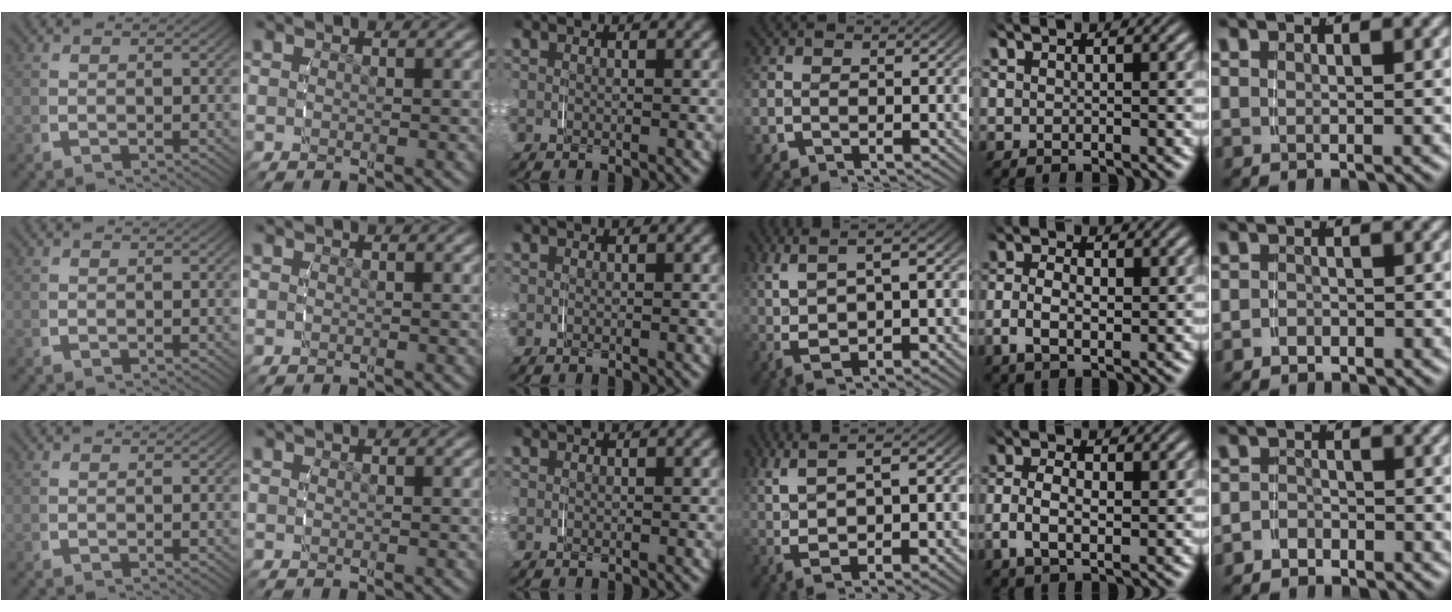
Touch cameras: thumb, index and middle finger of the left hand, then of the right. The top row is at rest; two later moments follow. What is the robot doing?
{"motion": "grasp_and_lifting", "object": "jacket"}